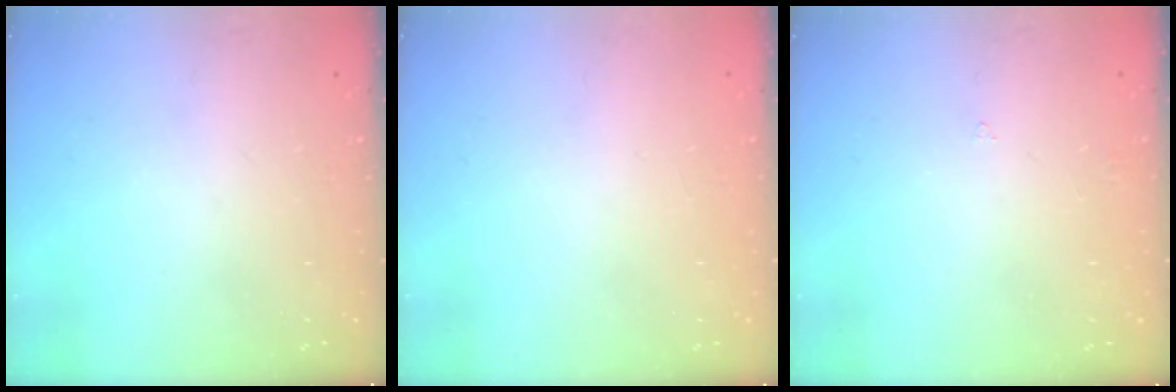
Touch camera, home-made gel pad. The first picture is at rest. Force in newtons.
{"total": 1.8, "press": 1.8, "slide": 0.1}
{"total": 1.6, "press": 1.5, "slide": 0.4}